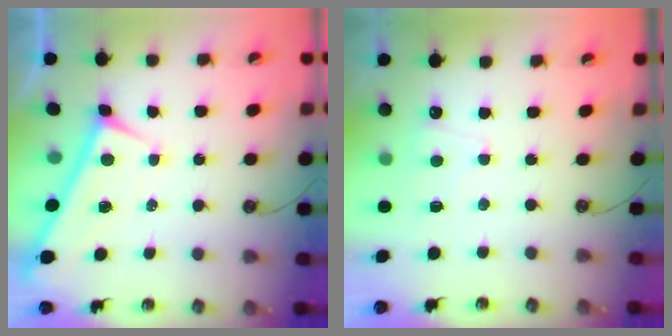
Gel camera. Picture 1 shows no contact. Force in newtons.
{"total": 1.7, "press": 1.6, "slide": 0.4}